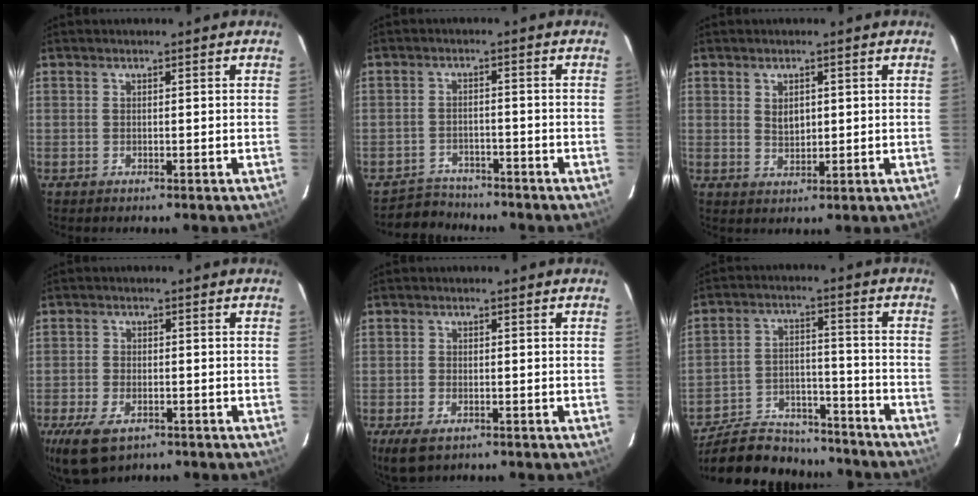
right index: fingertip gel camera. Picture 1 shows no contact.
{"total": 5.4, "force": [-5.0, 2.0, -0.2], "torque": [-0.012, 0.010, -0.084]}
{"total": 3.1, "force": [0.8, 2.1, 2.1], "torque": [-0.032, 0.002, 0.015]}
{"total": 9.4, "force": [-5.5, 5.0, 5.6], "torque": [-0.141, -0.023, -0.096]}
{"total": 5.0, "force": [-3.0, 2.5, 3.0], "torque": [-0.075, -0.015, -0.055]}
{"total": 22.4, "force": [-19.3, 7.9, 8.2], "torque": [-0.172, 0.014, -0.279]}